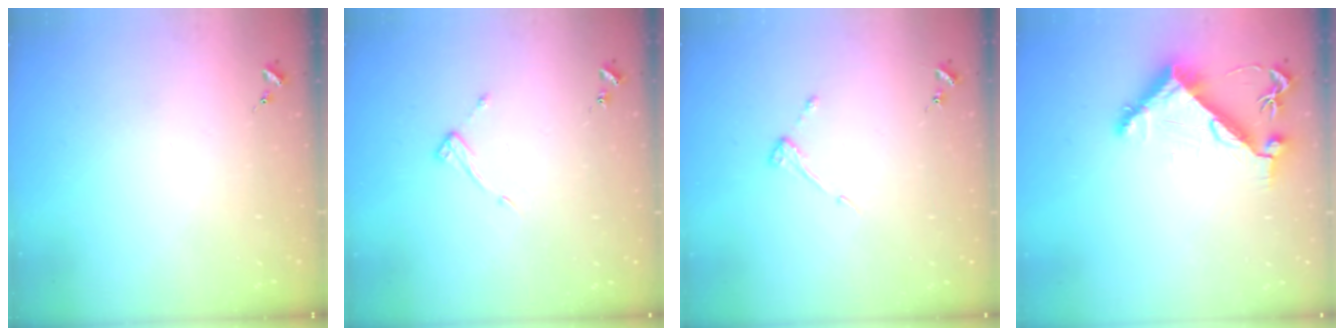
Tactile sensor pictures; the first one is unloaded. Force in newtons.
{"total": 7.1, "press": 7.1, "slide": 0.5}
{"total": 4.7, "press": 4.7, "slide": 0.6}
{"total": 7.1, "press": 7.1, "slide": 1.1}